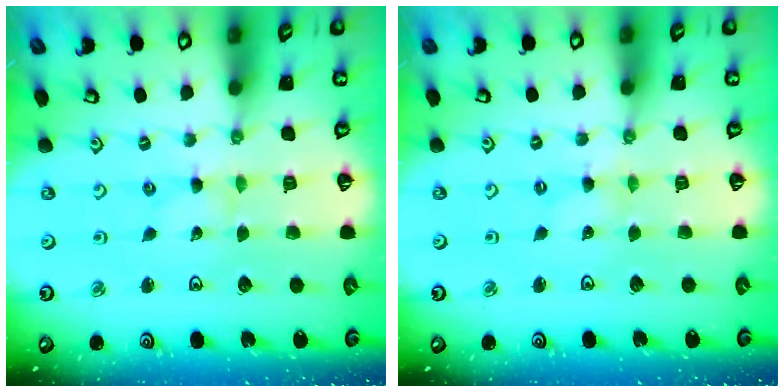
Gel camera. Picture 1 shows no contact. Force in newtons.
{"total": 0.0}